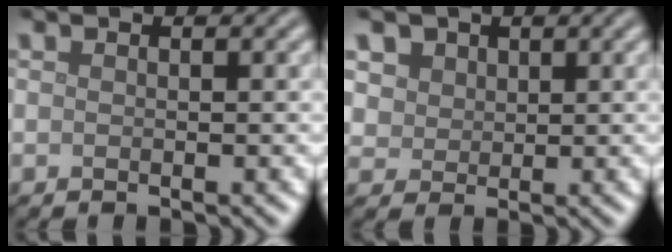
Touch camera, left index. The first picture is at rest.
{"total": 3.5, "force": [1.9, 2.7, 1.3], "torque": [-0.043, 0.001, 0.044]}